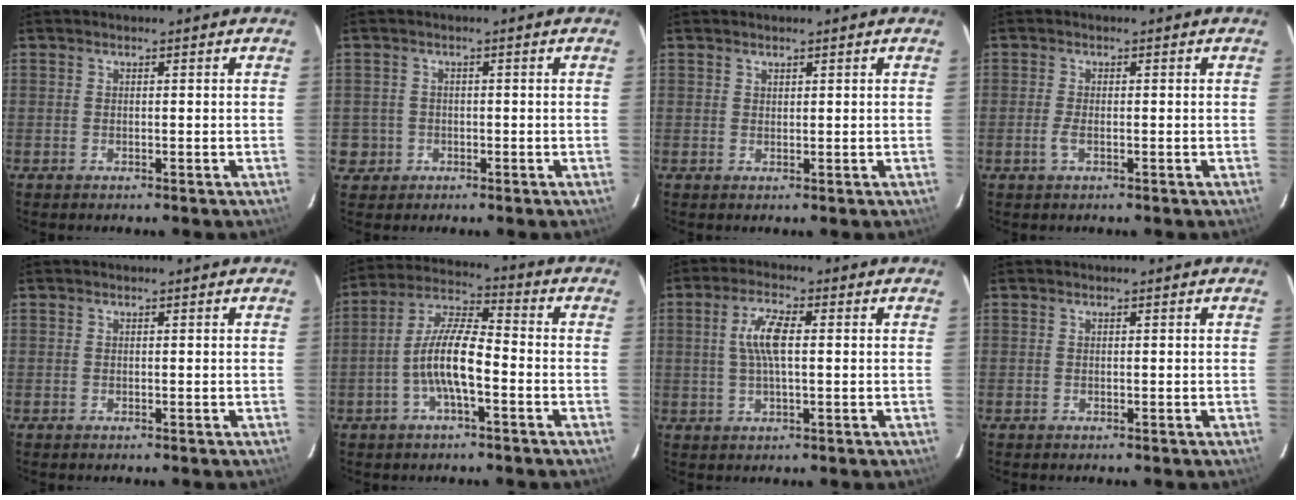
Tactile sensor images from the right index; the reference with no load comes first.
{"total": 4.0, "force": [-0.9, 3.8, 0.3], "torque": [-0.010, 0.020, -0.008]}
{"total": 0.7, "force": [0.6, 0.3, 0.1], "torque": [-0.001, 0.002, 0.012]}
{"total": 2.0, "force": [-0.7, 0.7, 1.7], "torque": [-0.039, -0.003, -0.014]}
{"total": 0.0}
{"total": 9.8, "force": [-3.1, 2.4, 8.9], "torque": [-0.187, 0.008, -0.060]}
{"total": 6.3, "force": [0.8, 1.9, 5.9], "torque": [-0.117, 0.009, 0.018]}
{"total": 0.0}